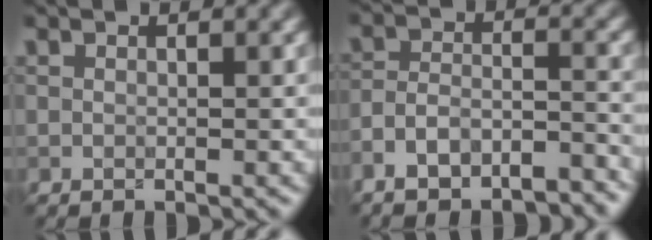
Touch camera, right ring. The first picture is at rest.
{"total": 7.3, "force": [-6.1, 2.7, 2.9], "torque": [-0.043, 0.003, -0.104]}